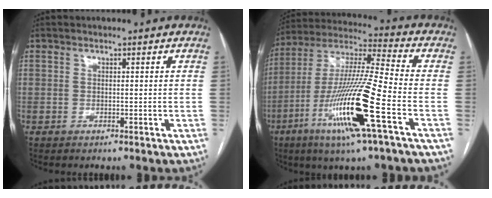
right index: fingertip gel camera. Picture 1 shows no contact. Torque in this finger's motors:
{"motor_torque": [2.14, 0.00, 1.05, 0.21]}